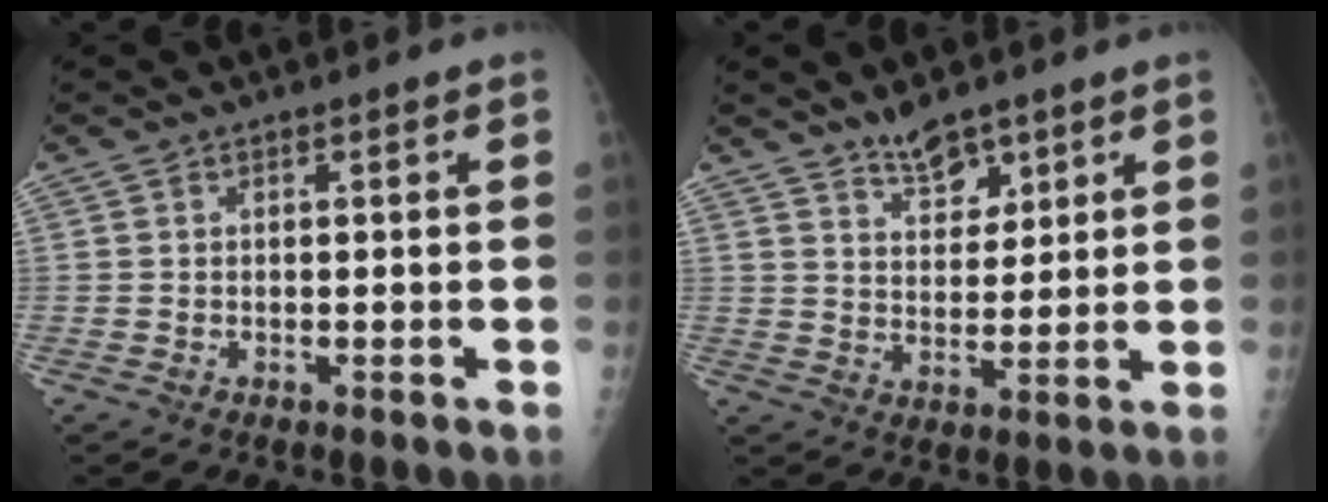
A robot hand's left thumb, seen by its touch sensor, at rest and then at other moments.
{"total": 6.3, "force": [4.9, 2.9, 2.8], "torque": [-0.022, -0.038, 0.087]}